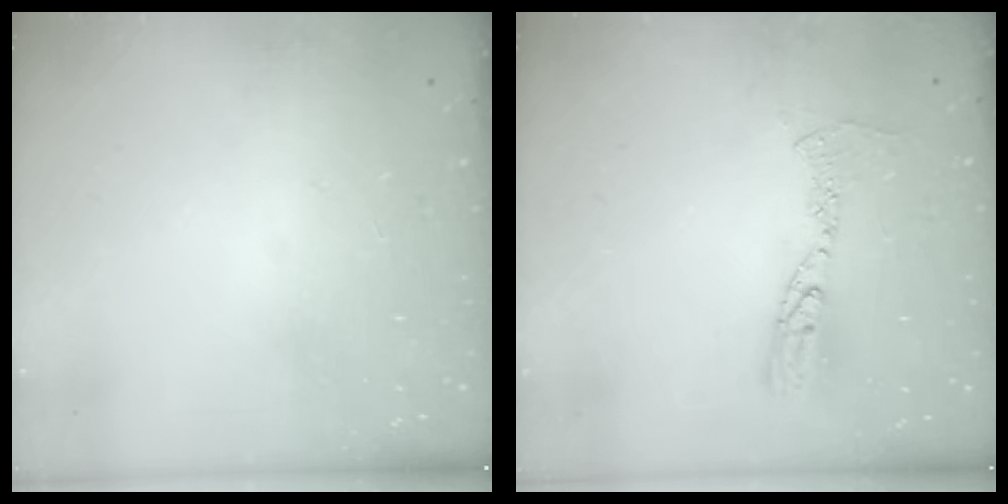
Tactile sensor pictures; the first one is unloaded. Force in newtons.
{"total": 9.3, "press": 9.3, "slide": 0.9}